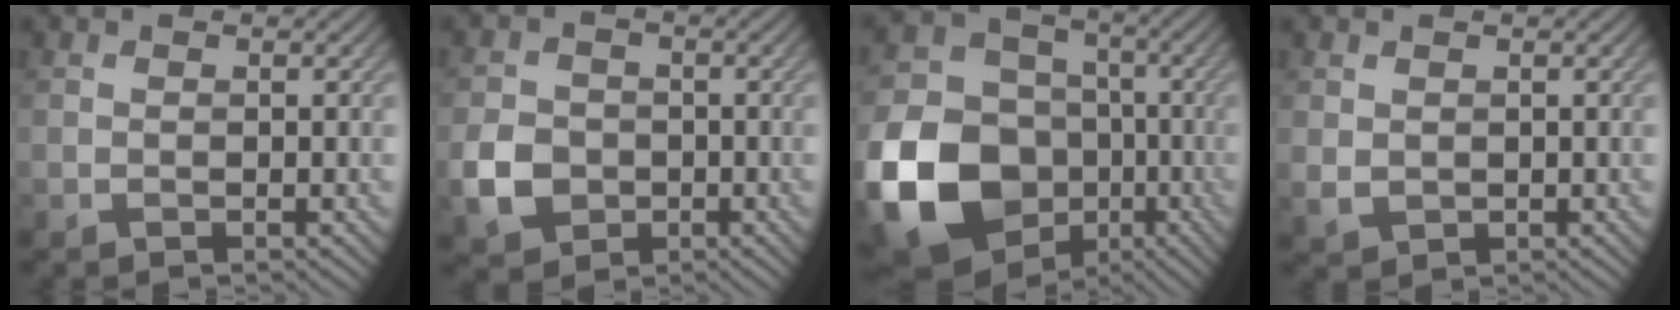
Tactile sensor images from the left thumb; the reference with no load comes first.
{"total": 5.2, "force": [-1.5, 4.4, 2.3], "torque": [-0.056, -0.005, -0.040]}
{"total": 19.7, "force": [-6.8, 16.1, 9.2], "torque": [-0.248, -0.047, -0.129]}
{"total": 1.7, "force": [0.7, 1.4, 0.7], "torque": [-0.022, -0.004, 0.017]}